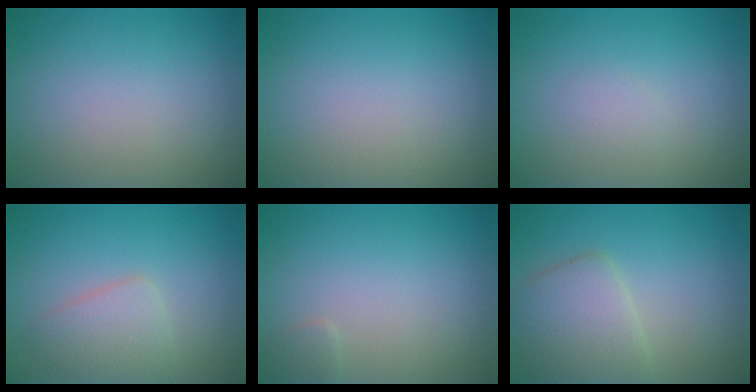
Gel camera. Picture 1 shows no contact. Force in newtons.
{"total": 0.0}
{"total": 0.8, "press": 0.8, "slide": 0.1}
{"total": 2.7, "press": 2.7, "slide": 0.1}
{"total": 0.8, "press": 0.8, "slide": 0.0}
{"total": 4.4, "press": 4.4, "slide": 0.1}